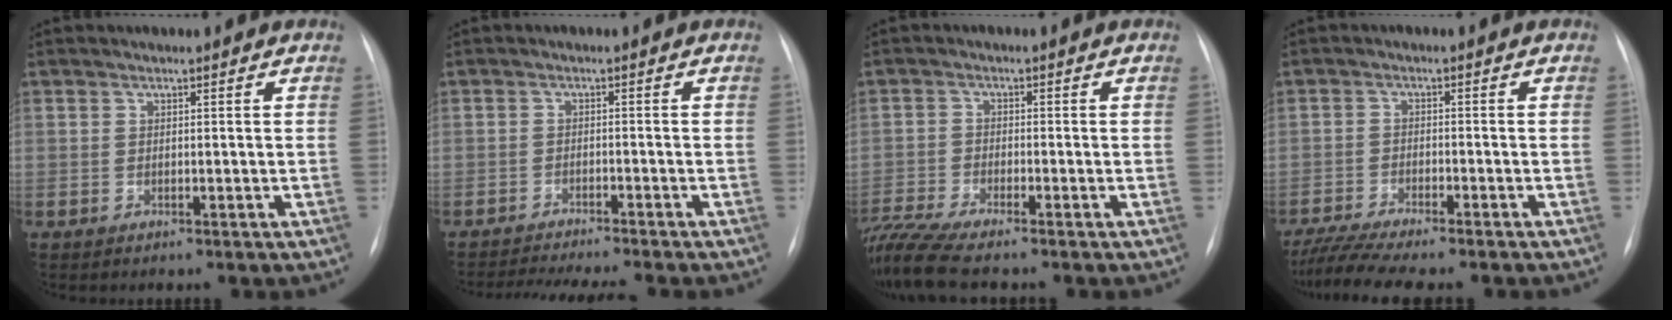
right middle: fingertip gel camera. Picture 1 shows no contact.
{"total": 9.6, "force": [-8.6, -0.5, 4.3], "torque": [-0.053, -0.011, -0.131]}
{"total": 7.2, "force": [-6.4, -0.9, 3.2], "torque": [-0.065, -0.017, -0.118]}
{"total": 8.5, "force": [-7.3, -0.1, 4.3], "torque": [-0.069, -0.014, -0.118]}